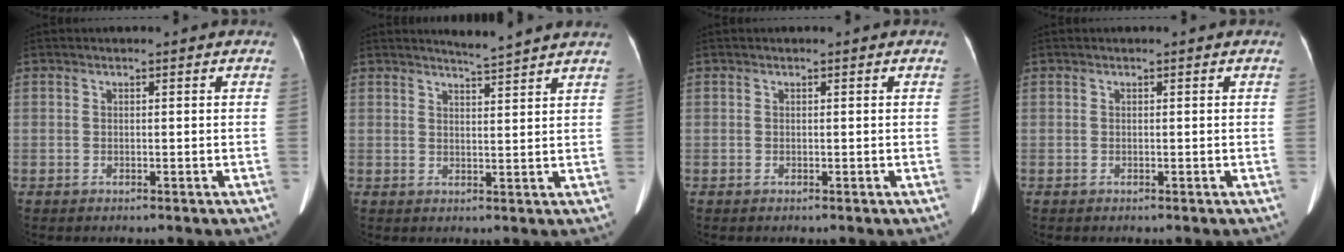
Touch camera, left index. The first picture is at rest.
{"total": 4.1, "force": [3.9, -1.1, 0.8], "torque": [-0.020, -0.007, 0.053]}
{"total": 0.0}
{"total": 0.0}